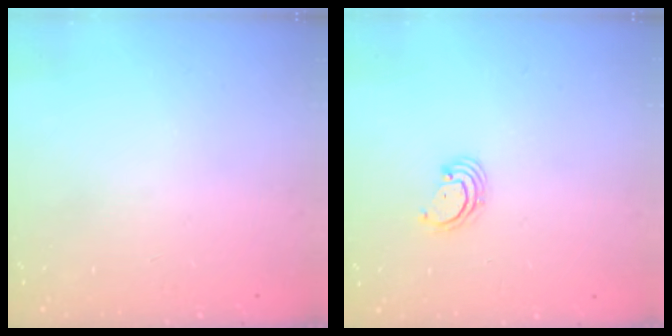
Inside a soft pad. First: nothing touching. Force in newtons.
{"total": 2.6, "press": 2.6, "slide": 0.3}